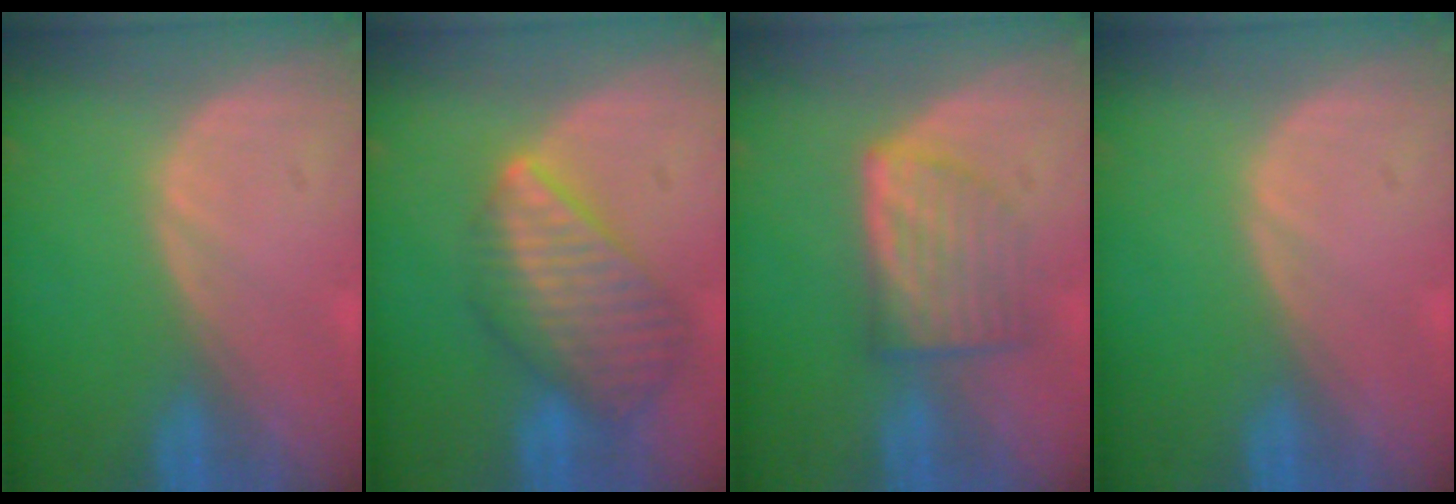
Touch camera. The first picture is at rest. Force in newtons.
{"total": 8.9, "press": 7.8, "slide": 4.3}
{"total": 6.0, "press": 5.8, "slide": 1.7}
{"total": 0.0}